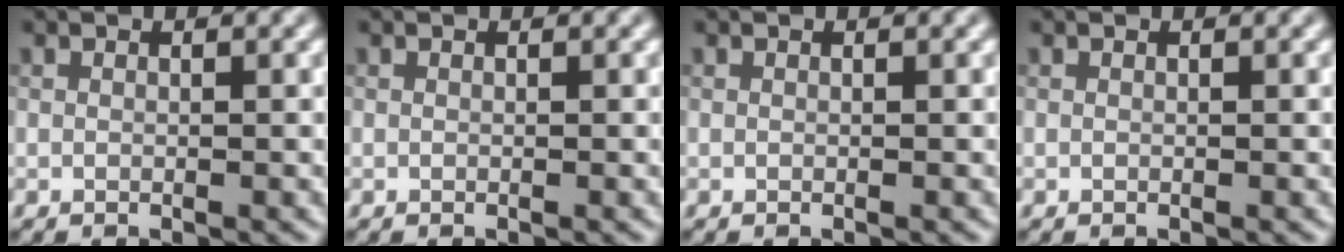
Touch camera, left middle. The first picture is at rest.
{"total": 0.0}
{"total": 0.0}
{"total": 0.0}